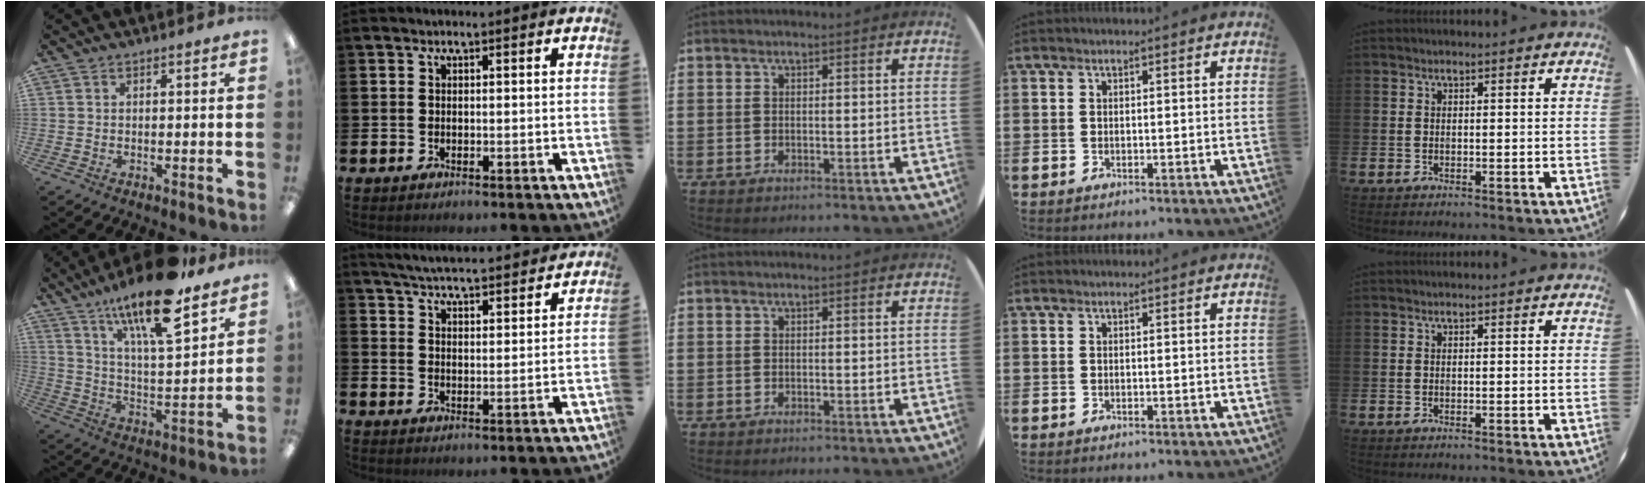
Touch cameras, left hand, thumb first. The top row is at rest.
{"thumb": {"total": 18.6, "force": [13.6, 4.6, 11.8], "torque": [-0.196, -0.085, 0.223]}, "index": {"total": 5.5, "force": [5.4, 0.2, 0.7], "torque": [-0.028, -0.041, 0.094]}}